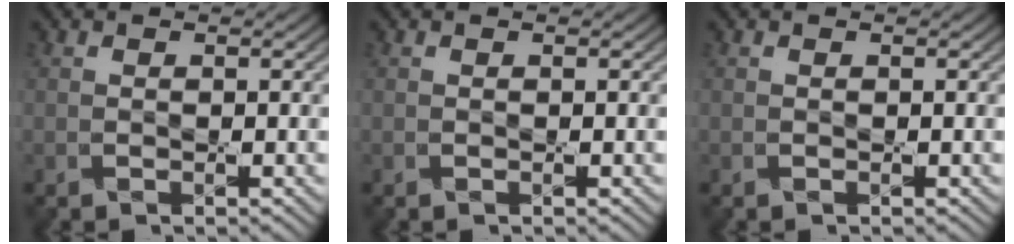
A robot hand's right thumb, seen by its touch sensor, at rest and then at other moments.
{"total": 0.0}
{"total": 0.0}